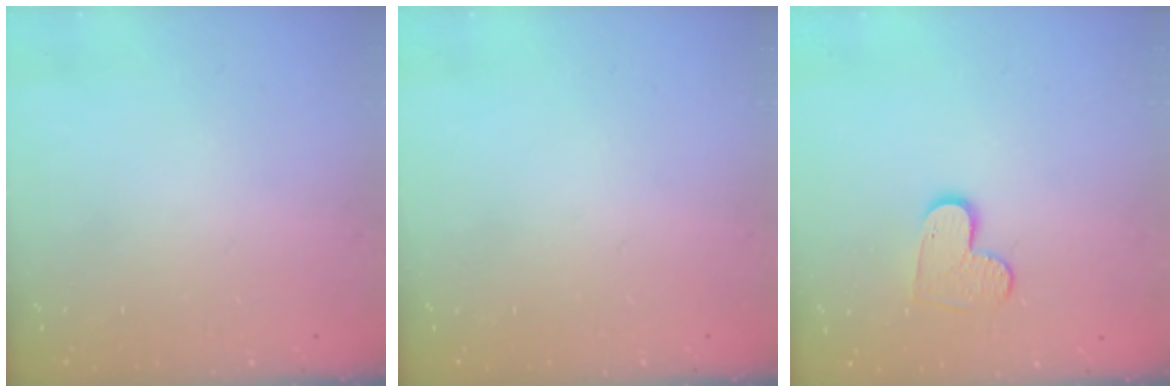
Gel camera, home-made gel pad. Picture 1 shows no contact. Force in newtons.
{"total": 0.0}
{"total": 7.5, "press": 7.5, "slide": 0.5}